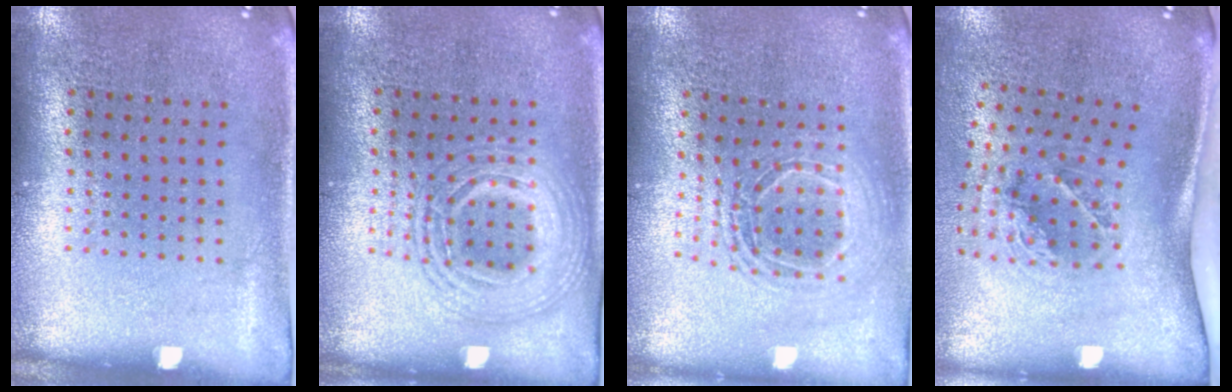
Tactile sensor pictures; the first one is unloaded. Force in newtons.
{"total": 2.6, "press": 2.6, "slide": 0.2}
{"total": 1.6, "press": 1.4, "slide": 0.8}
{"total": 1.9, "press": 1.2, "slide": 1.4}